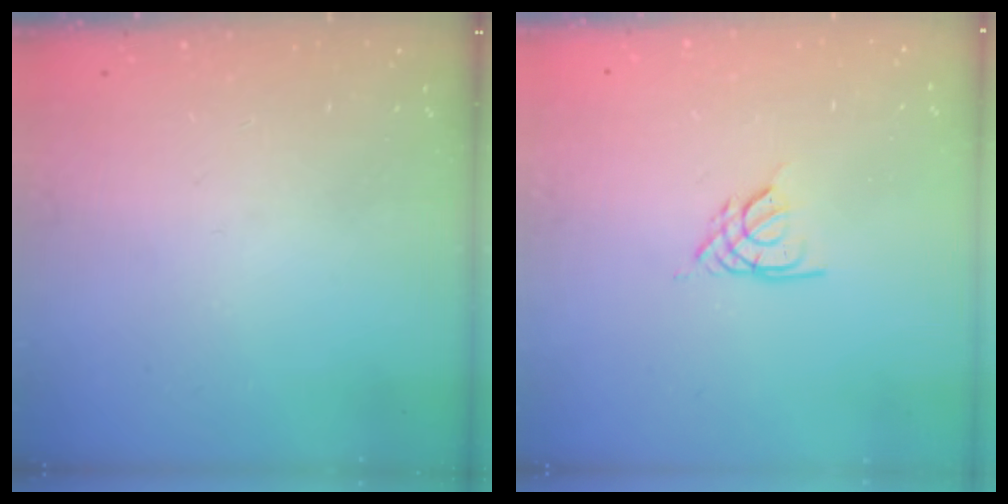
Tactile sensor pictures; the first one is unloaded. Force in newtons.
{"total": 2.6, "press": 2.6, "slide": 0.6}